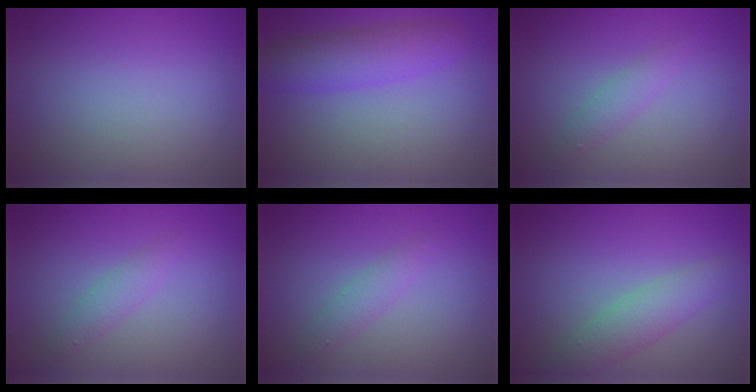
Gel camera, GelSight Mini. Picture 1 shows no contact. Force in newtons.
{"total": 4.2, "press": 4.2, "slide": 0.2}
{"total": 1.6, "press": 1.6, "slide": 0.1}
{"total": 1.6, "press": 1.6, "slide": 0.1}
{"total": 1.6, "press": 1.6, "slide": 0.1}
{"total": 3.0, "press": 3.0, "slide": 0.1}